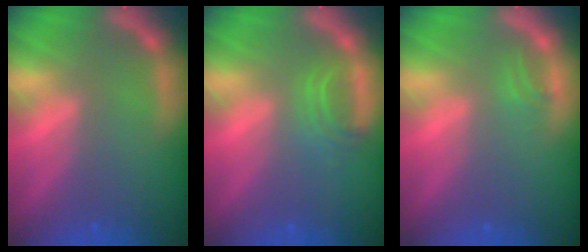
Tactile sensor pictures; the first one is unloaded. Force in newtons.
{"total": 2.5}
{"total": 0.9}